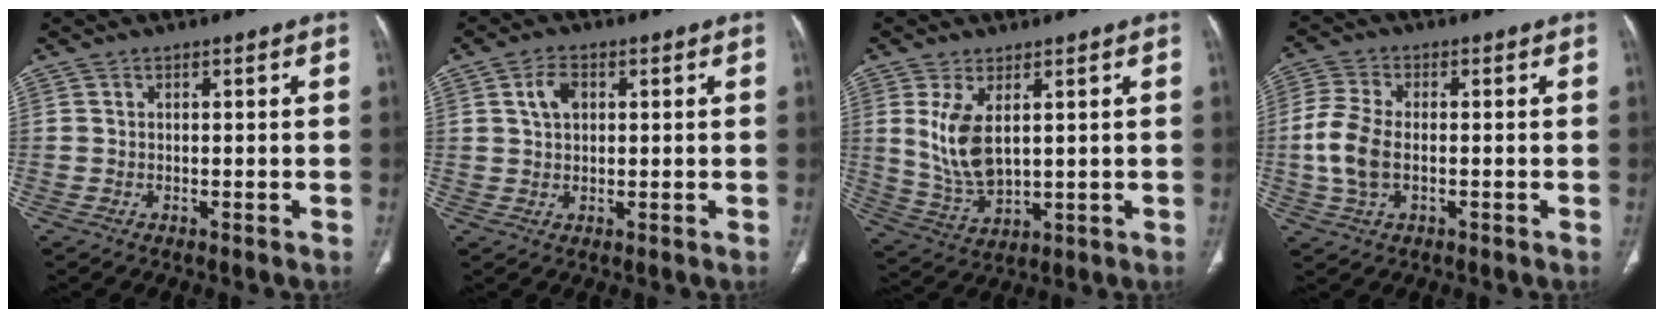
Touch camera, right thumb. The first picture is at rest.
{"total": 4.2, "force": [1.3, 2.7, 2.9], "torque": [-0.053, 0.004, 0.024]}
{"total": 9.2, "force": [2.5, 4.6, 7.6], "torque": [-0.149, -0.018, 0.066]}
{"total": 8.2, "force": [-1.1, 4.9, 6.5], "torque": [-0.153, 0.009, -0.023]}